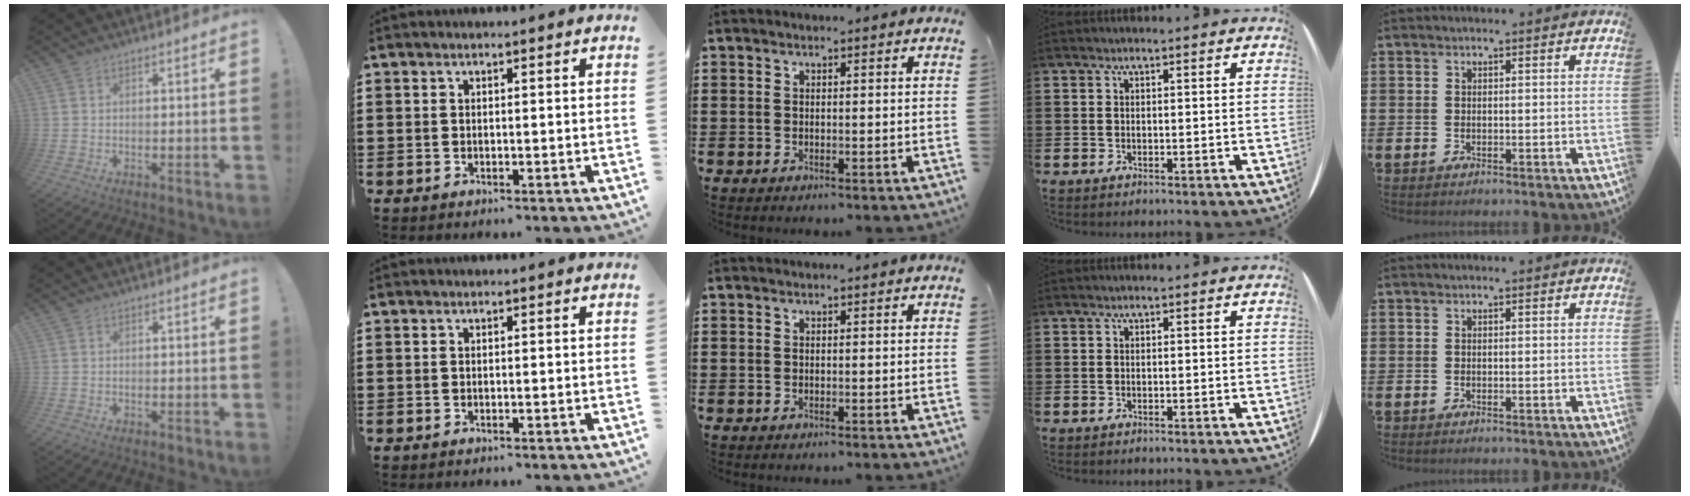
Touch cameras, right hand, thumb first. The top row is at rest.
{}